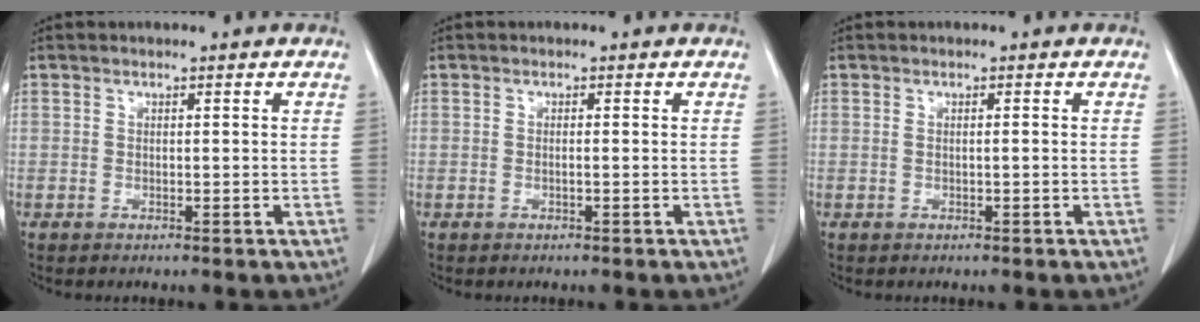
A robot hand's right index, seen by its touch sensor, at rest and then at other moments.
{"total": 0.5, "force": [-0.1, 0.0, 0.5], "torque": [-0.009, 0.000, -0.002]}
{"total": 0.5, "force": [0.0, 0.0, 0.5], "torque": [-0.011, 0.000, 0.001]}